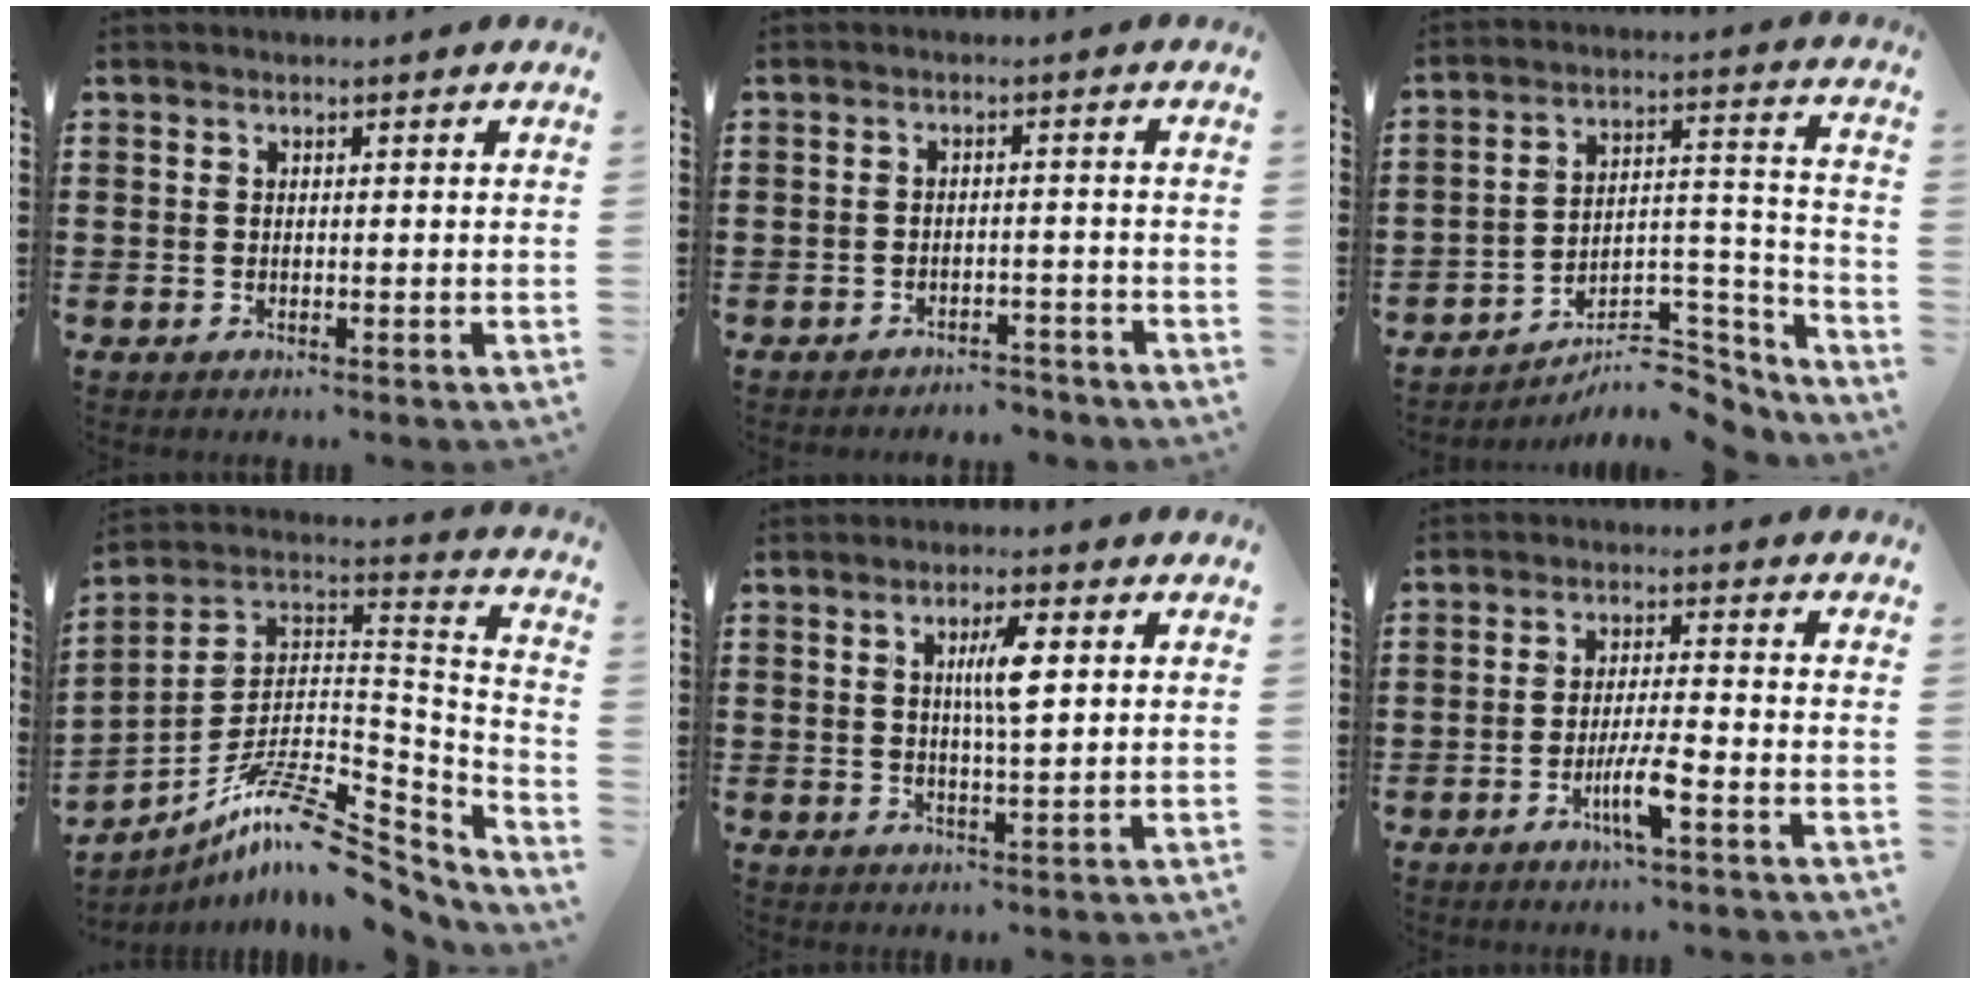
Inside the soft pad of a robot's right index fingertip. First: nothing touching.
{"total": 2.5, "force": [-2.5, 0.4, 0.2], "torque": [-0.011, 0.000, -0.052]}
{"total": 7.5, "force": [-6.1, 2.8, 3.2], "torque": [-0.046, 0.015, -0.116]}
{"total": 12.6, "force": [-8.8, 3.3, 8.4], "torque": [-0.153, 0.016, -0.165]}
{"total": 5.3, "force": [1.3, 0.9, 5.0], "torque": [-0.101, 0.007, 0.018]}
{"total": 5.3, "force": [-2.5, 0.5, 4.7], "torque": [-0.090, -0.011, -0.045]}